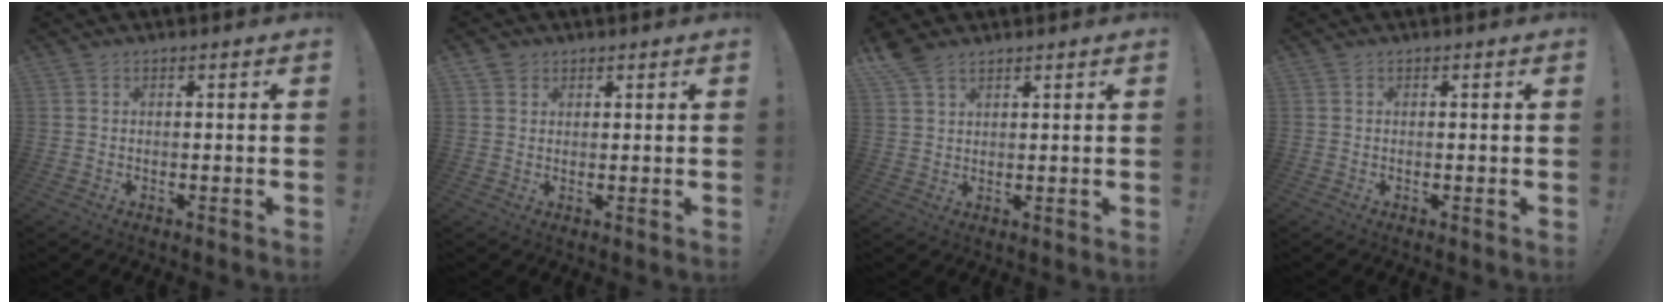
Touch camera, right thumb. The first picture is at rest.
{"total": 2.4, "force": [1.6, 1.9, 0.2], "torque": [0.007, -0.007, 0.027]}
{"total": 5.0, "force": [3.8, 2.1, 2.4], "torque": [-0.038, -0.022, 0.073]}
{"total": 0.0}